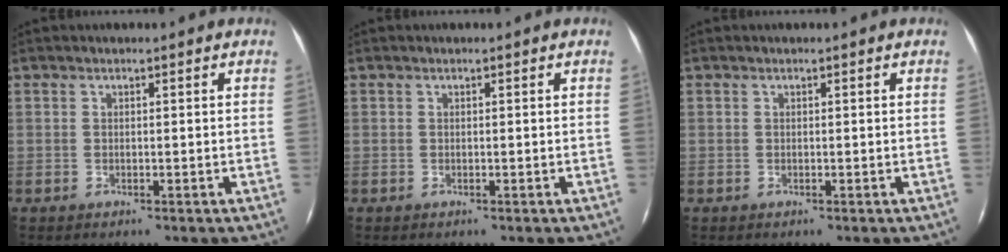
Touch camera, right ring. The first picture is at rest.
{"total": 0.0}
{"total": 0.0}